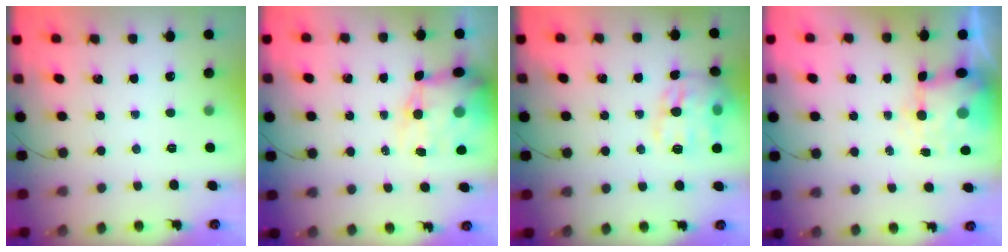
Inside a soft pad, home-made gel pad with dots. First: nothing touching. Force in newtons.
{"total": 13.9, "press": 13.6, "slide": 3.2}
{"total": 15.1, "press": 15.0, "slide": 1.6}
{"total": 6.0, "press": 5.8, "slide": 1.6}